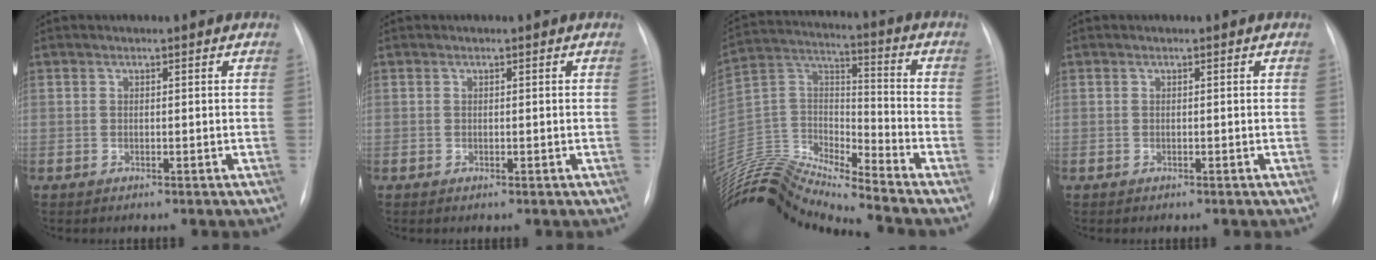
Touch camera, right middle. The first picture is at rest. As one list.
[{"total": 0.0}, {"total": 17.7, "force": [-17.0, -0.1, 4.8], "torque": [-0.090, 0.052, -0.315]}, {"total": 0.0}]